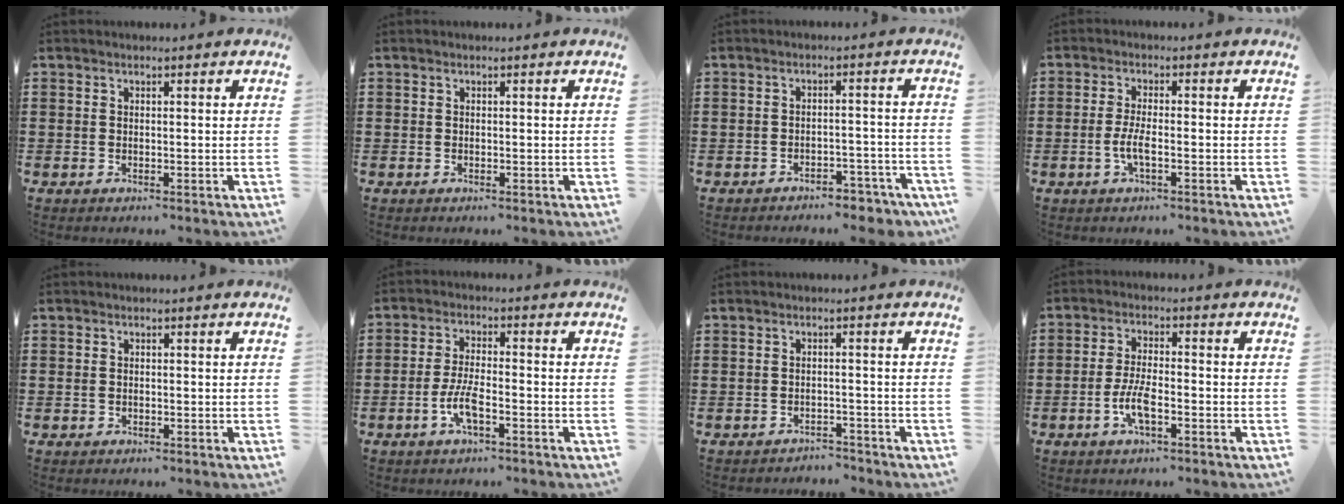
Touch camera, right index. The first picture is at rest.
{"total": 0.0}
{"total": 3.5, "force": [-3.4, 0.4, 0.8], "torque": [-0.016, 0.003, -0.069]}
{"total": 3.6, "force": [-1.2, 0.7, 3.3], "torque": [-0.078, -0.007, -0.029]}
{"total": 0.8, "force": [-0.3, 0.6, 0.4], "torque": [-0.009, 0.003, -0.006]}
{"total": 5.1, "force": [-2.2, 1.4, 4.4], "torque": [-0.101, -0.005, -0.046]}
{"total": 2.0, "force": [-2.0, 0.1, -0.2], "torque": [-0.005, -0.001, -0.045]}
{"total": 5.0, "force": [-2.0, 1.5, 4.4], "torque": [-0.101, -0.004, -0.044]}